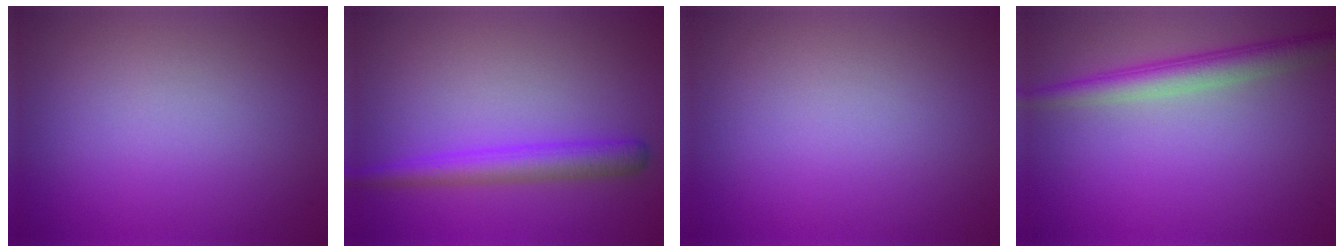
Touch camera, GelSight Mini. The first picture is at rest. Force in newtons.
{"total": 3.2, "press": 3.2, "slide": 0.1}
{"total": 0.0}
{"total": 3.5, "press": 3.5, "slide": 0.1}